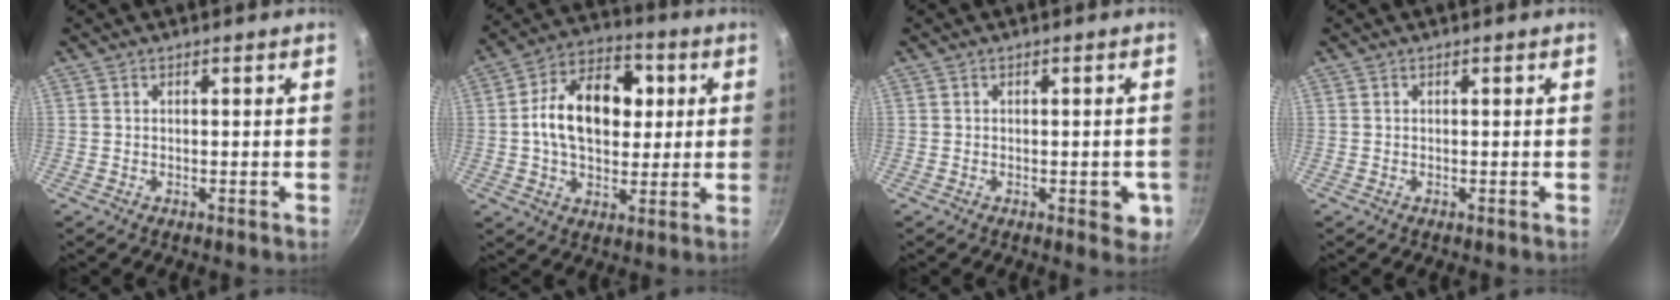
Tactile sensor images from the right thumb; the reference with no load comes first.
{"total": 16.3, "force": [2.0, 10.6, 12.2], "torque": [-0.173, 0.016, 0.026]}
{"total": 3.8, "force": [-1.3, 1.9, 3.0], "torque": [-0.014, 0.004, -0.013]}
{"total": 0.0}